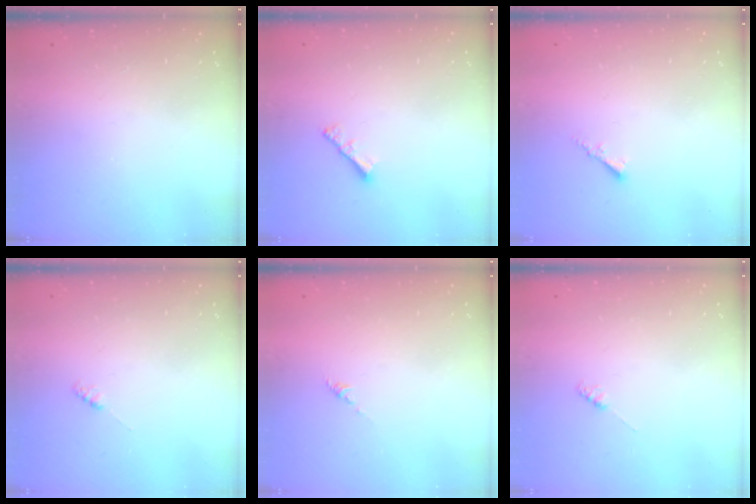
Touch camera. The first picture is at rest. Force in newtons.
{"total": 2.2, "press": 2.1, "slide": 0.6}
{"total": 1.7, "press": 1.6, "slide": 0.4}
{"total": 1.9, "press": 1.9, "slide": 0.3}
{"total": 0.0}
{"total": 2.3, "press": 2.3, "slide": 0.3}